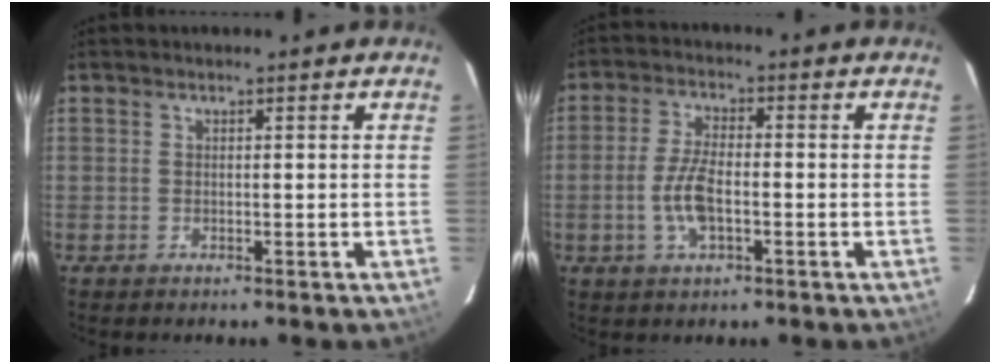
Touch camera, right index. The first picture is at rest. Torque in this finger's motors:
{"motor_torque": [0.26, -0.01, 0.10, 0.11]}